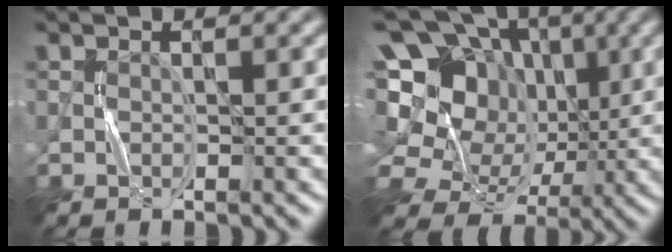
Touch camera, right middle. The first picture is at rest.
{"total": 18.9, "force": [3.5, 15.5, 10.2], "torque": [-0.229, 0.049, 0.048]}